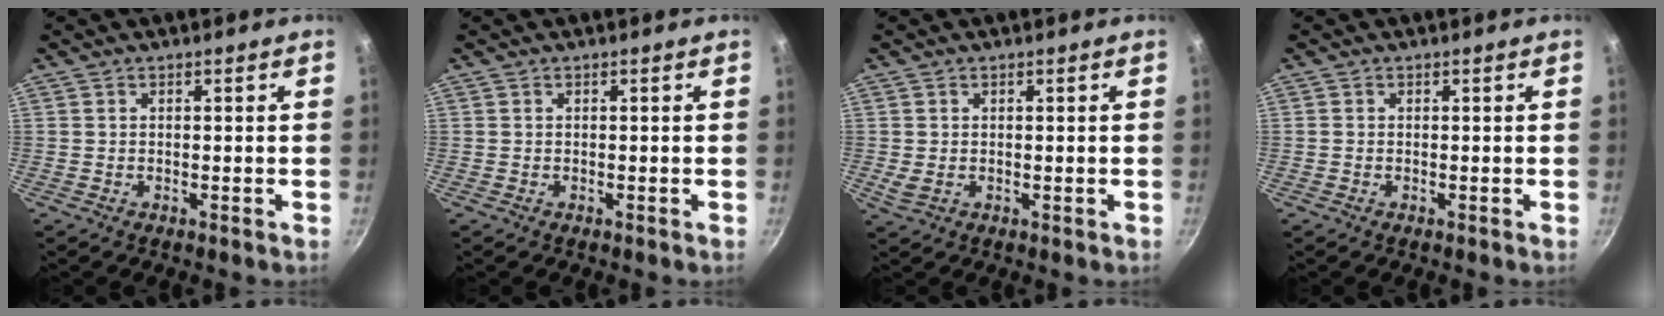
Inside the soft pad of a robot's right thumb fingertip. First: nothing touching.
{"total": 0.0}
{"total": 2.1, "force": [0.2, 1.5, 1.5], "torque": [-0.028, -0.002, 0.010]}
{"total": 0.0}